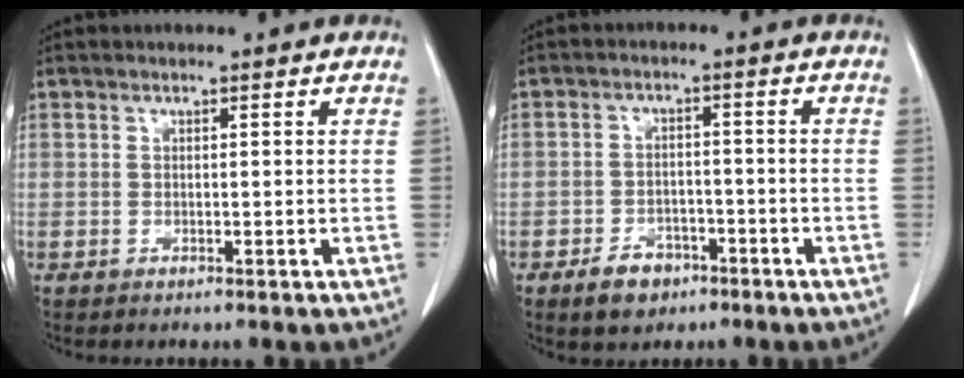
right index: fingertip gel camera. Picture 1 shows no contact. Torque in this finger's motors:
{"motor_torque": [0.01, 0.03, -0.07, -0.02]}